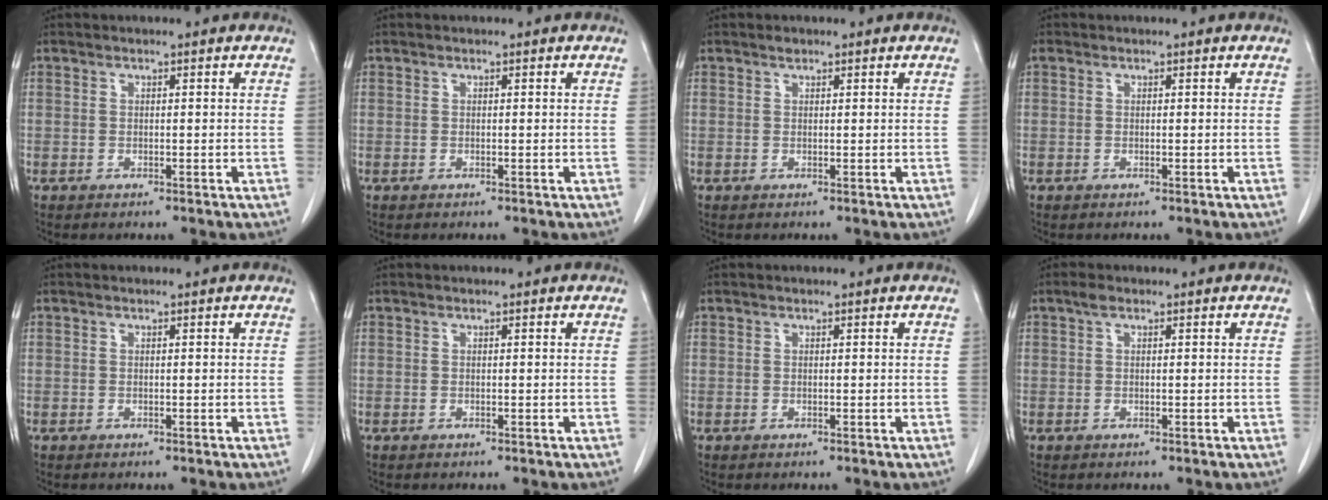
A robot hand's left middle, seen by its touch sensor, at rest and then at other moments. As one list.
[{"total": 0.0}, {"total": 0.7, "force": [0.5, 0.2, 0.3], "torque": [-0.010, 0.001, 0.009]}, {"total": 0.0}, {"total": 0.0}, {"total": 0.0}, {"total": 0.0}, {"total": 1.0, "force": [0.6, 0.4, 0.7], "torque": [-0.015, 0.011, 0.011]}]